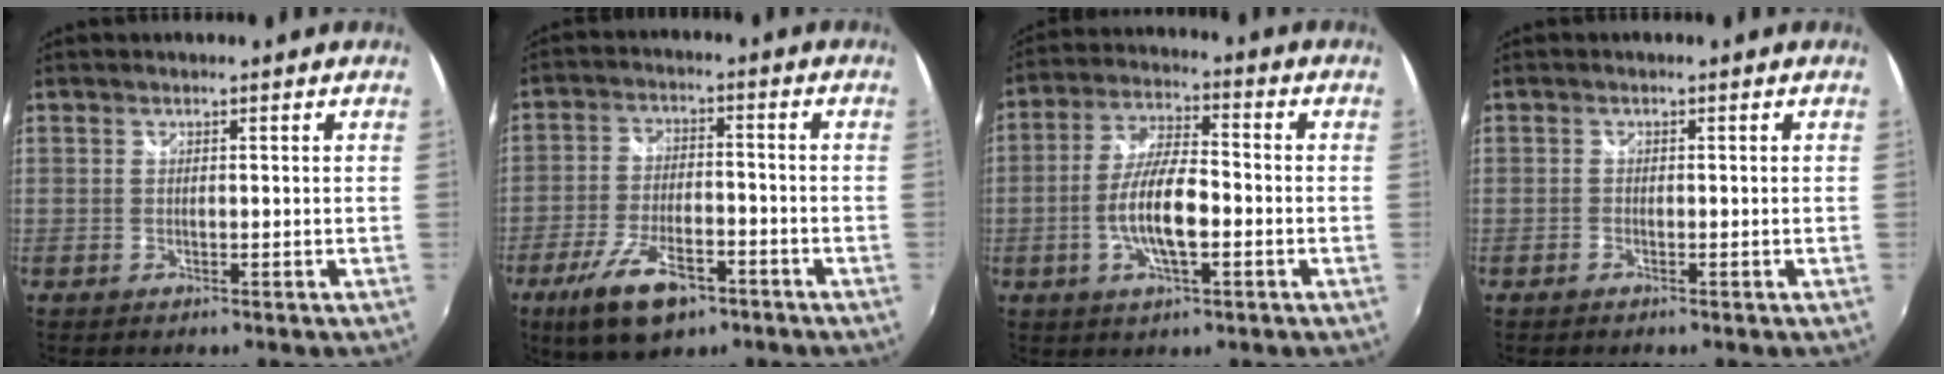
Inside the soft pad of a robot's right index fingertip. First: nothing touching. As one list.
[{"total": 13.0, "force": [-7.8, 5.2, 9.0], "torque": [-0.194, -0.025, -0.136]}, {"total": 10.0, "force": [-2.6, 3.1, 9.1], "torque": [-0.182, 0.002, -0.047]}, {"total": 0.7, "force": [-0.6, 0.4, 0.2], "torque": [-0.005, -0.002, -0.014]}]